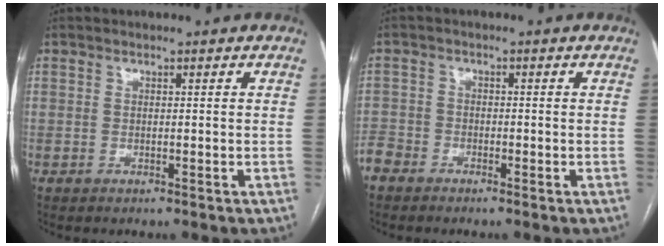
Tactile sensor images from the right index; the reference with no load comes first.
{"total": 3.4, "force": [-2.8, 1.8, 0.1], "torque": [-0.002, 0.000, -0.063]}